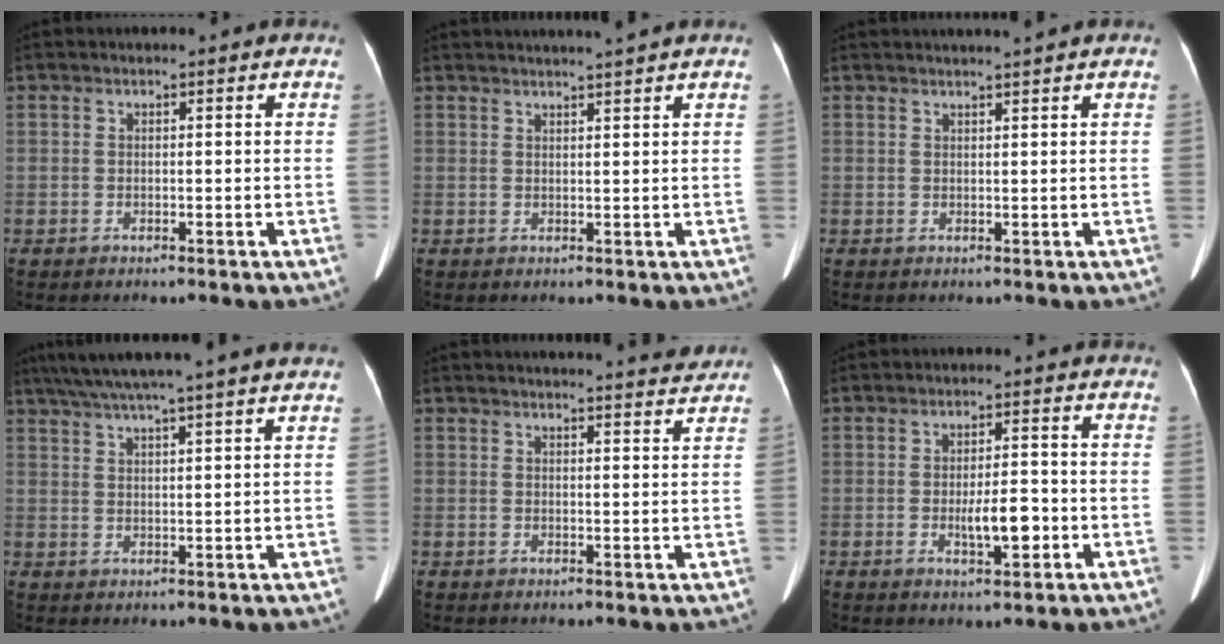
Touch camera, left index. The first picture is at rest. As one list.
[{"total": 5.0, "force": [4.4, -1.3, 2.0], "torque": [-0.022, 0.009, 0.055]}, {"total": 3.2, "force": [2.8, -0.9, 1.4], "torque": [-0.013, 0.011, 0.039]}, {"total": 14.7, "force": [12.5, -1.1, 7.7], "torque": [-0.134, 0.028, 0.173]}, {"total": 10.2, "force": [9.9, -0.1, 2.5], "torque": [-0.029, -0.012, 0.105]}, {"total": 4.9, "force": [-1.3, 1.4, 4.5], "torque": [-0.078, -0.001, -0.019]}]